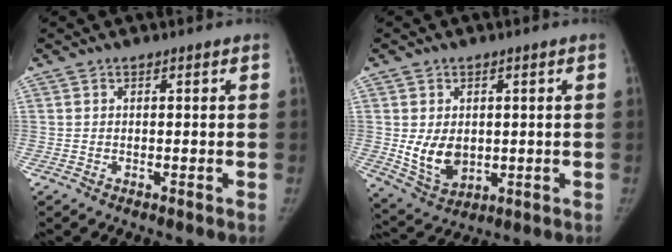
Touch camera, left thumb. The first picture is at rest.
{"total": 8.2, "force": [0.2, 6.2, 5.5], "torque": [-0.072, -0.018, 0.022]}